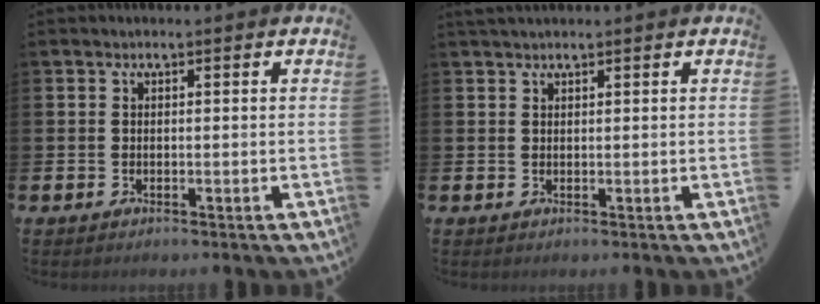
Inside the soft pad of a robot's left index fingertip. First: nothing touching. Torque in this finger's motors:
{"motor_torque": [0.15, -0.02, 0.35, 0.10]}